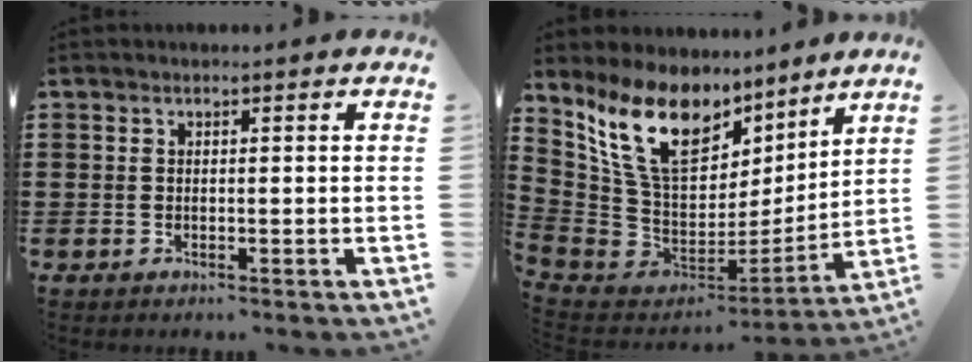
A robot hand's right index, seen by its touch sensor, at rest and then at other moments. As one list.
[{"total": 15.6, "force": [9.2, 8.8, 8.9], "torque": [-0.229, -0.037, 0.169]}]